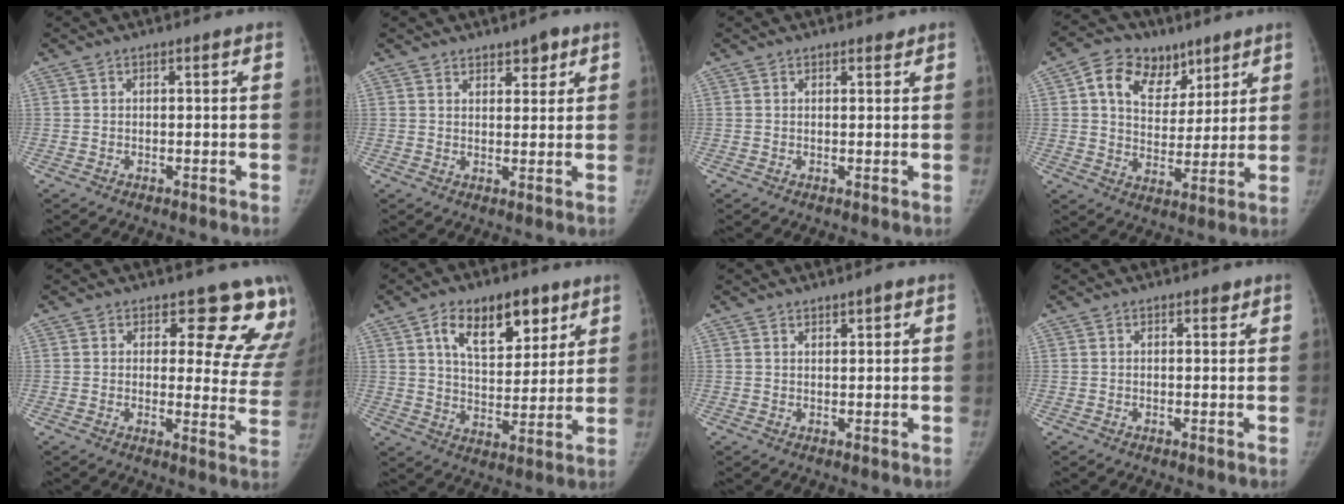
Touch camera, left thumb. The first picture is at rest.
{"total": 3.5, "force": [2.4, 1.8, 1.8], "torque": [-0.003, -0.015, 0.037]}
{"total": 0.8, "force": [0.8, 0.3, 0.0], "torque": [0.006, -0.007, 0.010]}
{"total": 12.8, "force": [6.7, 9.1, 6.0], "torque": [-0.065, -0.017, 0.116]}
{"total": 13.4, "force": [10.4, 6.2, 5.7], "torque": [-0.007, -0.073, 0.092]}
{"total": 14.3, "force": [7.3, 7.8, 9.5], "torque": [-0.109, -0.027, 0.125]}
{"total": 1.4, "force": [1.1, 0.4, 0.9], "torque": [-0.006, -0.006, 0.018]}
{"total": 0.9, "force": [0.6, 0.5, 0.3], "torque": [0.003, -0.004, 0.005]}